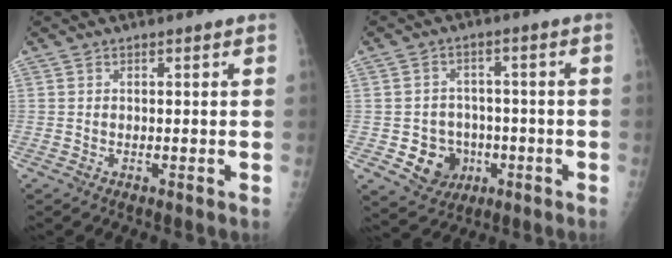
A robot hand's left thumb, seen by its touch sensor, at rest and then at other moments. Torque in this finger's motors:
{"motor_torque": [-0.09, 0.09, 0.00, 0.00, 0.00]}